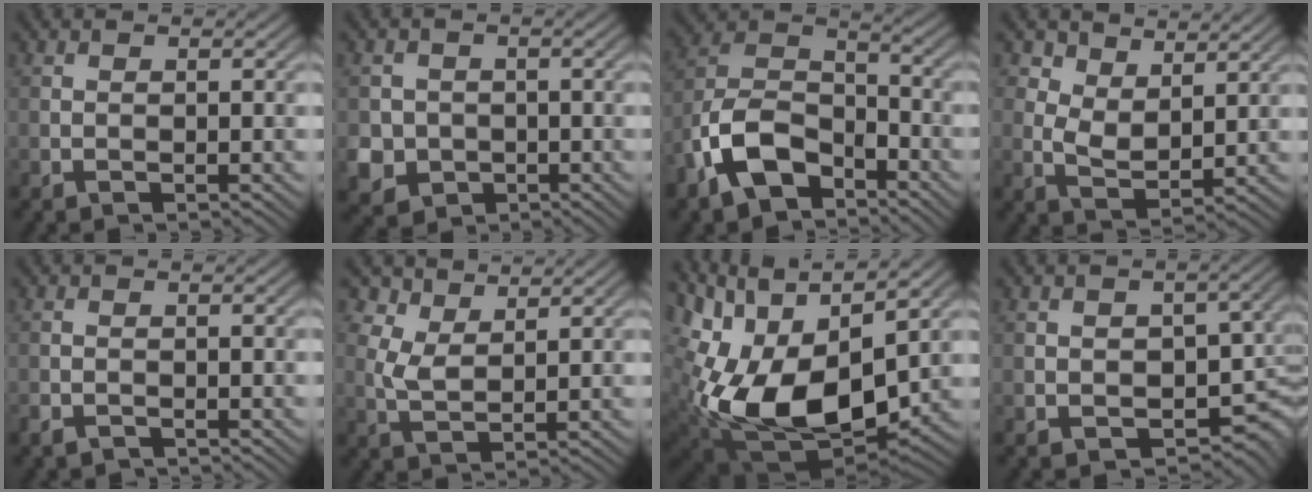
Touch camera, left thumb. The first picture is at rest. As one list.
[{"total": 4.4, "force": [-1.1, 4.1, 1.1], "torque": [-0.031, -0.013, -0.032]}, {"total": 11.4, "force": [-6.7, 6.3, 6.8], "torque": [-0.150, -0.008, -0.146]}, {"total": 5.8, "force": [4.1, 3.0, 2.8], "torque": [-0.063, -0.006, 0.075]}, {"total": 1.6, "force": [-1.4, 0.4, 0.6], "torque": [-0.015, -0.005, -0.031]}, {"total": 4.2, "force": [2.9, 2.1, 2.2], "torque": [-0.059, 0.000, 0.062]}, {"total": 16.9, "force": [0.6, 9.5, 14.0], "torque": [-0.294, -0.024, 0.019]}, {"total": 6.7, "force": [-1.4, 4.7, 4.6], "torque": [-0.062, -0.020, -0.017]}]